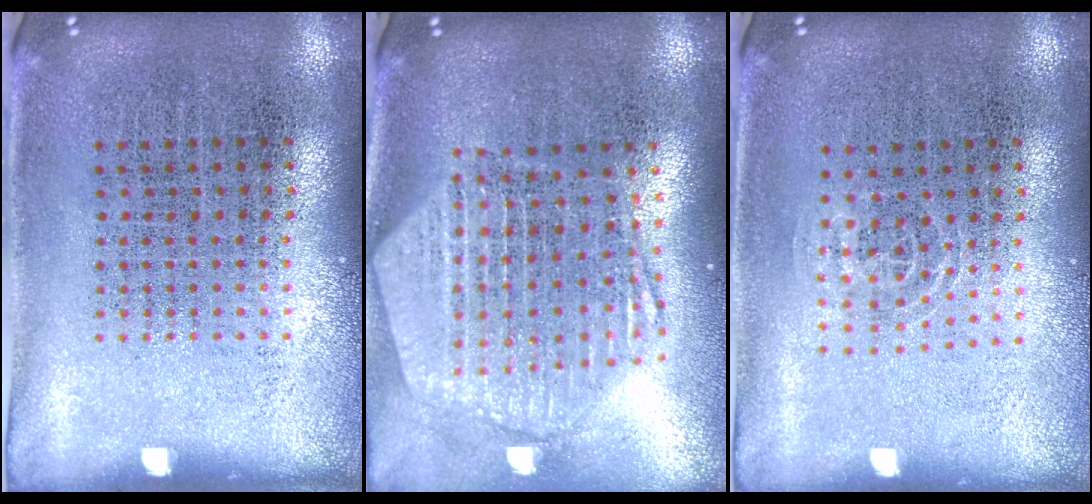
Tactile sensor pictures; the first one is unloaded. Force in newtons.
{"total": 2.6, "press": 2.1, "slide": 1.5}
{"total": 1.0, "press": 0.5, "slide": 0.8}